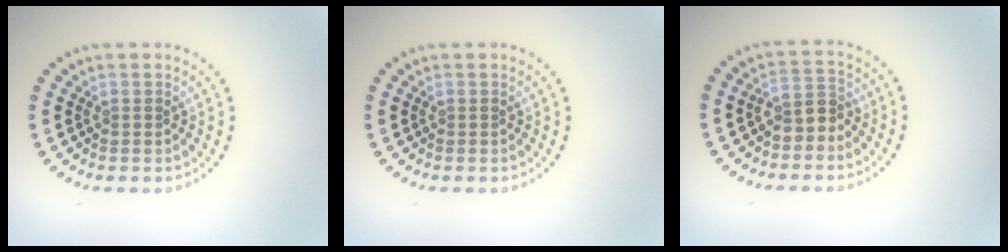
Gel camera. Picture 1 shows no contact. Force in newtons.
{"total": 0.0}
{"total": 2.2, "press": 1.9, "slide": 1.1}